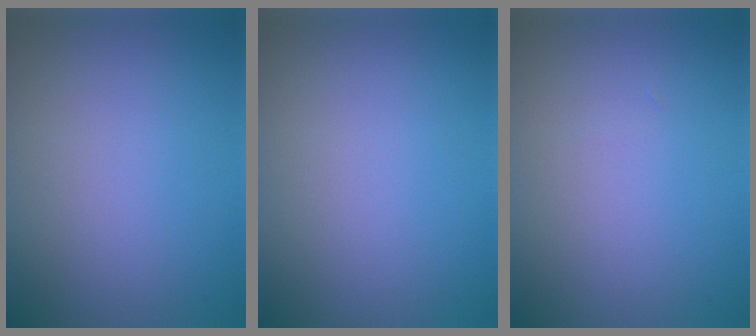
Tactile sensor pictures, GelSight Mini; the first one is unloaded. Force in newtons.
{"total": 0.0}
{"total": 0.0}